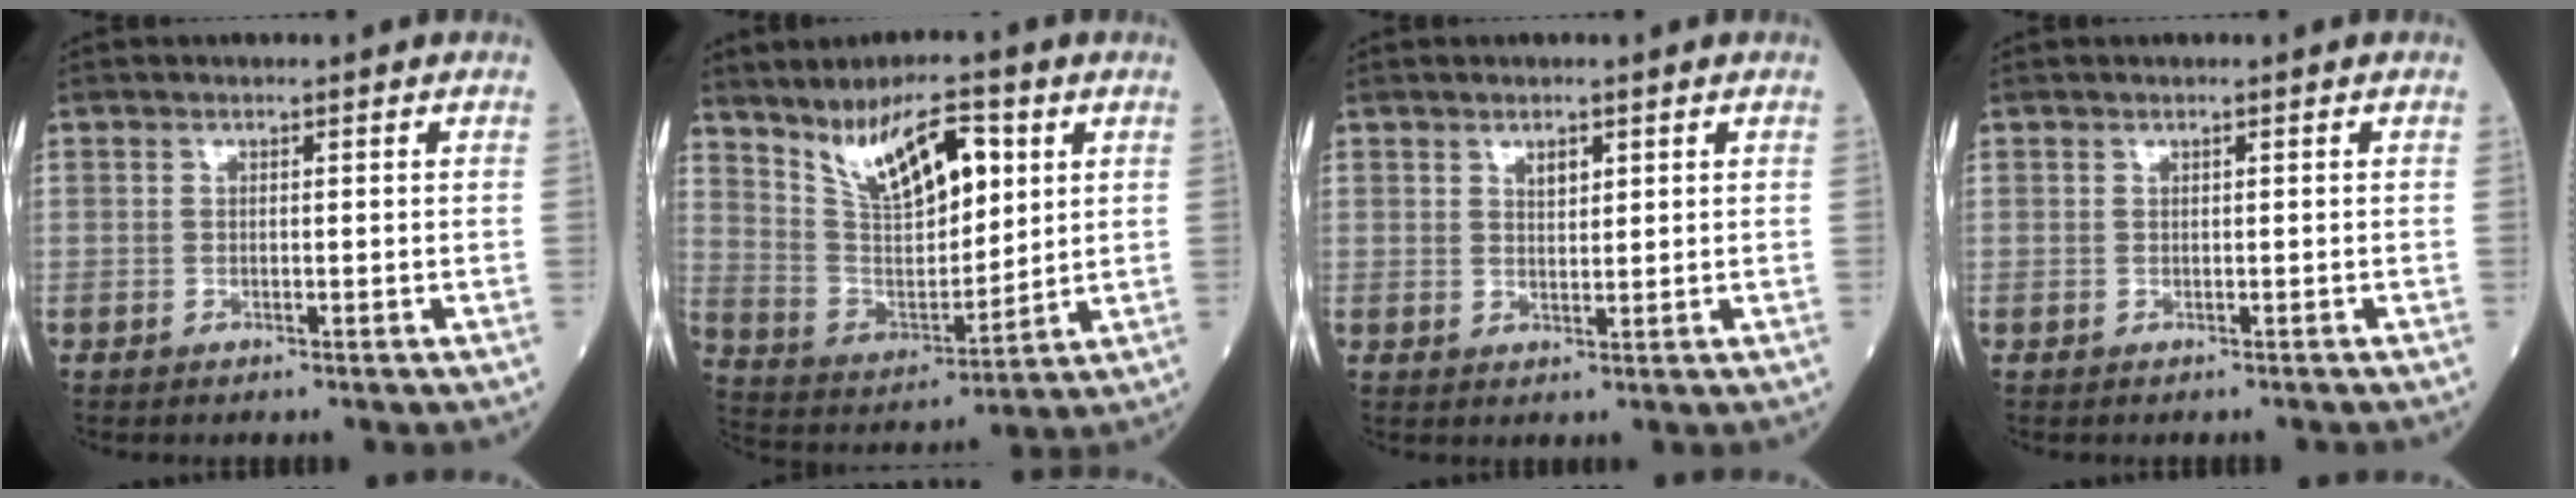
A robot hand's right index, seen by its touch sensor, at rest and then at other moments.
{"total": 13.7, "force": [6.7, 5.1, 10.8], "torque": [-0.197, 0.013, 0.132]}
{"total": 1.9, "force": [1.1, 0.8, 1.3], "torque": [-0.021, -0.001, 0.021]}
{"total": 0.0}